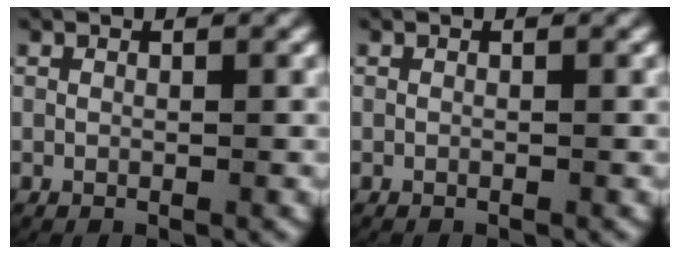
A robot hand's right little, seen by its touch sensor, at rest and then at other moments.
{"total": 0.0}